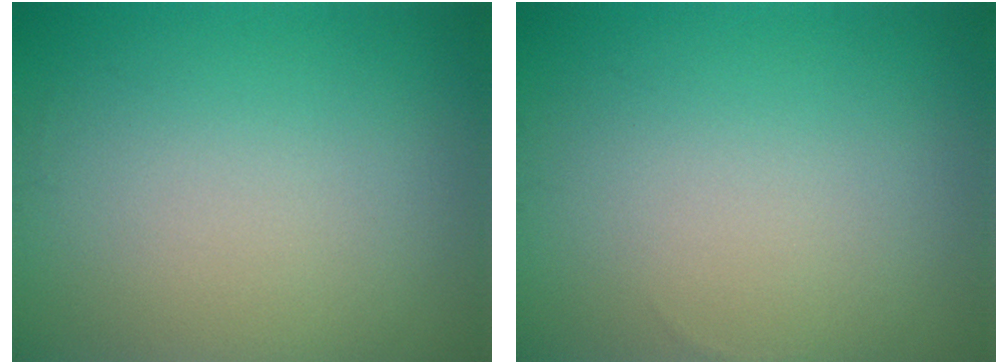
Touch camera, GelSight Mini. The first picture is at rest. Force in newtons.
{"total": 0.0}